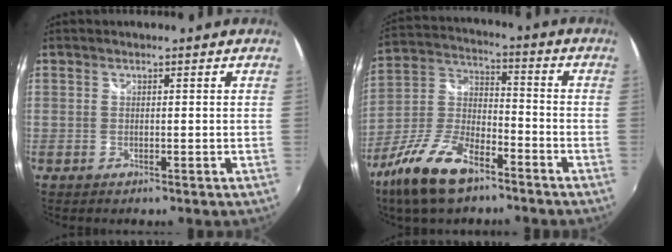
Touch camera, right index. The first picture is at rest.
{"total": 15.6, "force": [-10.2, 6.3, 10.0], "torque": [-0.221, -0.009, -0.193]}